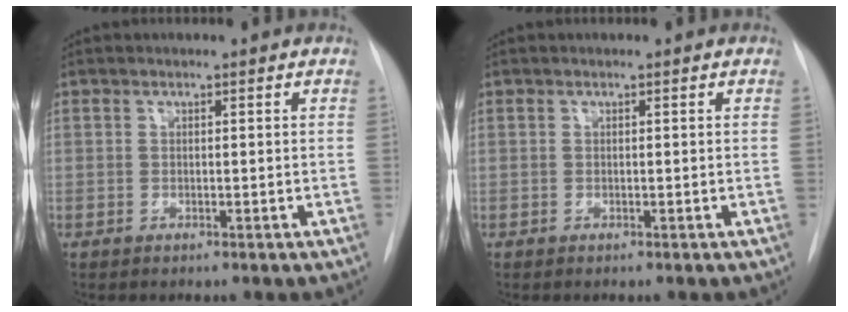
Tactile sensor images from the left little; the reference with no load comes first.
{"total": 0.0}